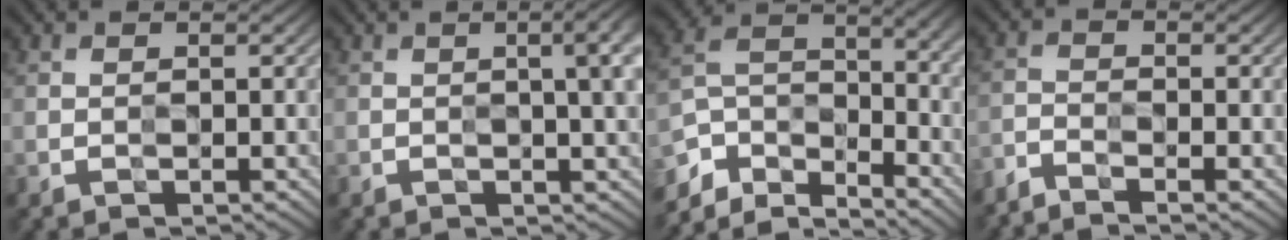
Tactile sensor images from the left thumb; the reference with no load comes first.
{"total": 5.2, "force": [0.7, 1.5, 5.0], "torque": [-0.061, 0.009, 0.009]}
{"total": 8.6, "force": [-6.5, 3.4, 4.6], "torque": [-0.100, -0.012, -0.136]}
{"total": 2.9, "force": [-2.8, 0.3, 0.9], "torque": [-0.021, -0.009, -0.068]}